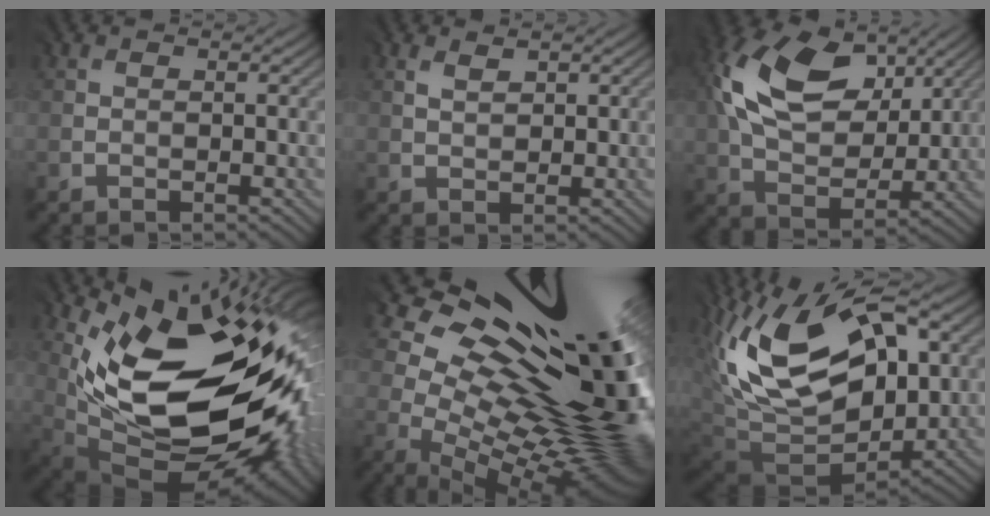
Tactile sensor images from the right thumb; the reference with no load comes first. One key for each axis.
{"total": 1.6, "fx": 1.1, "fy": 0.9, "fz": 0.7, "tx": -0.020, "ty": 0.000, "tz": 0.023}
{"total": 14.9, "fx": 5.7, "fy": 9.3, "fz": 10.1, "tx": -0.226, "ty": 0.016, "tz": 0.105}
{"total": 19.7, "fx": 2.5, "fy": 10.4, "fz": 16.5, "tx": -0.237, "ty": -0.011, "tz": 0.058}
{"total": 19.2, "fx": 4.7, "fy": 9.8, "fz": 15.8, "tx": -0.206, "ty": -0.009, "tz": 0.108}
{"total": 17.6, "fx": 5.6, "fy": 10.7, "fz": 12.8, "tx": -0.255, "ty": 0.003, "tz": 0.110}